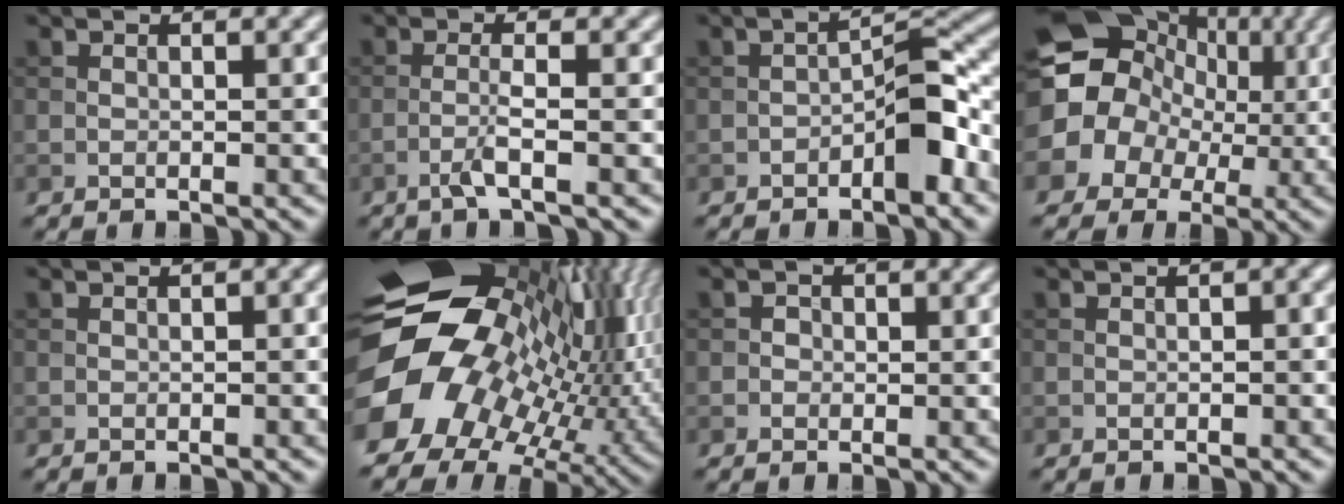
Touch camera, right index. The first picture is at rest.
{"total": 2.1, "force": [-1.0, 0.0, 1.8], "torque": [-0.038, 0.008, -0.029]}
{"total": 4.6, "force": [-2.1, 1.8, 3.7], "torque": [-0.049, 0.019, -0.039]}
{"total": 16.6, "force": [2.5, 15.0, 6.7], "torque": [-0.162, 0.033, 0.008]}
{"total": 1.5, "force": [0.1, 0.4, 1.5], "torque": [-0.019, 0.005, 0.002]}
{"total": 18.8, "force": [-1.5, 14.0, 12.5], "torque": [-0.226, -0.027, -0.003]}
{"total": 0.8, "force": [-0.1, 0.7, 0.2], "torque": [0.003, -0.003, -0.003]}
{"total": 2.1, "force": [0.3, 0.6, 2.0], "torque": [-0.023, 0.006, 0.004]}